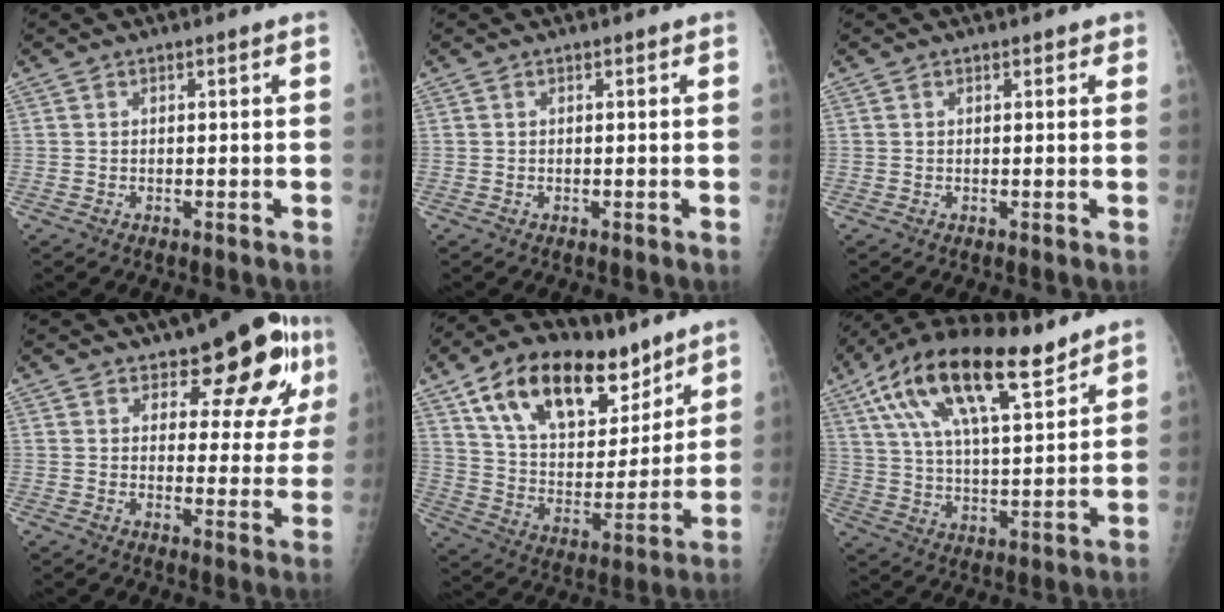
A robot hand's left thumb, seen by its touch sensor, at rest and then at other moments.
{"total": 0.0}
{"total": 0.8, "force": [0.6, 0.5, 0.2], "torque": [0.009, -0.002, 0.003]}
{"total": 13.0, "force": [7.3, 6.1, 8.9], "torque": [-0.066, -0.032, 0.093]}
{"total": 23.4, "force": [14.3, 12.3, 13.8], "torque": [-0.191, -0.043, 0.251]}
{"total": 20.4, "force": [12.0, 7.5, 14.7], "torque": [-0.248, -0.023, 0.213]}